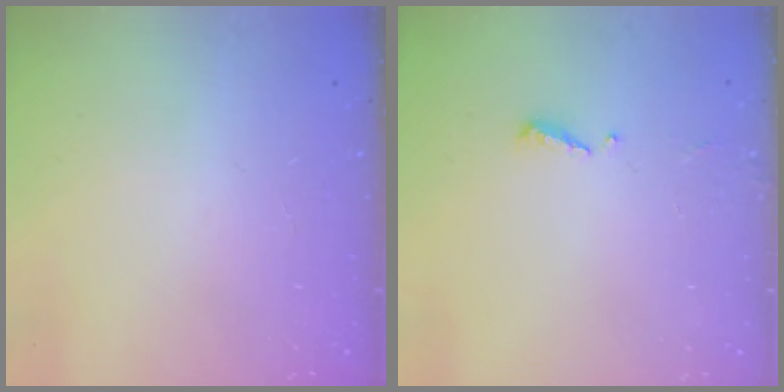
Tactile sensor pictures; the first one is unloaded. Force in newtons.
{"total": 4.9, "press": 4.8, "slide": 0.4}